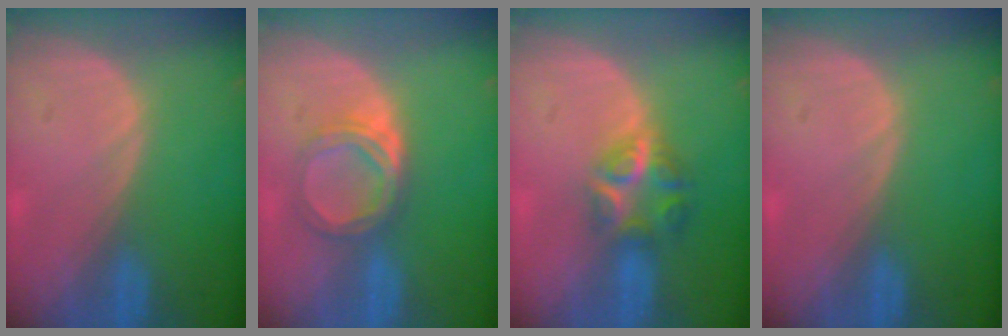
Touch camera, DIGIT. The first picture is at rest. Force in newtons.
{"total": 5.6, "press": 5.0, "slide": 2.5}
{"total": 6.1, "press": 5.5, "slide": 2.7}
{"total": 0.0}